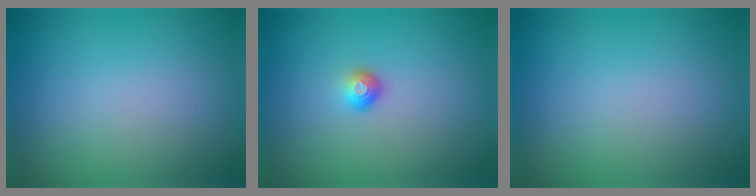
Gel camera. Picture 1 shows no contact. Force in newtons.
{"total": 1.6, "press": 1.1, "slide": 1.2}
{"total": 0.0}